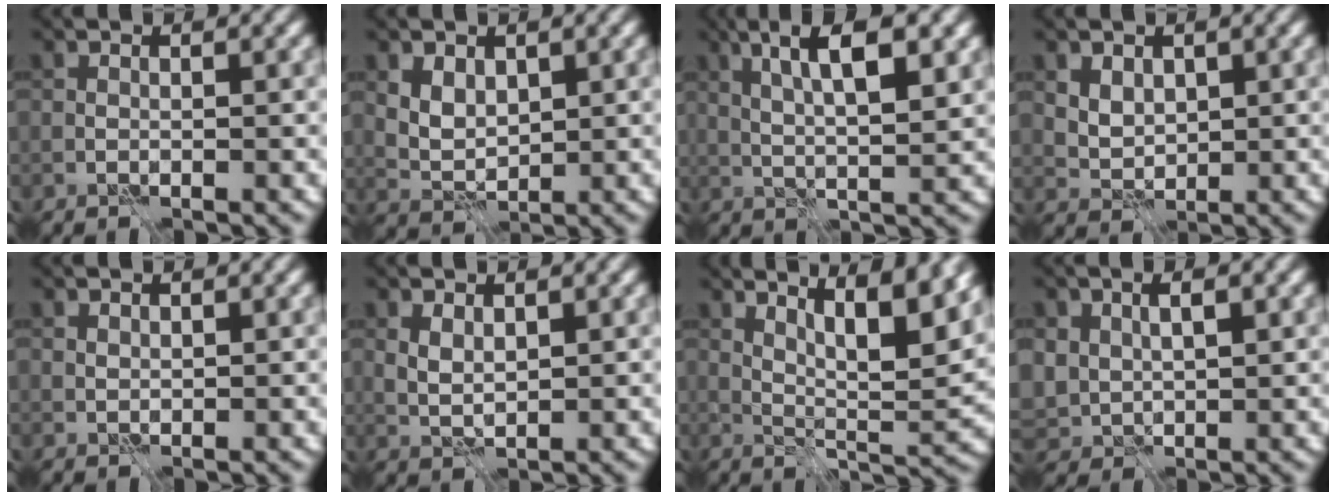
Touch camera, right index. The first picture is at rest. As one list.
[{"total": 2.9, "force": [1.1, 2.1, 1.8], "torque": [-0.037, -0.006, 0.024]}, {"total": 6.8, "force": [2.7, 1.7, 5.9], "torque": [-0.102, 0.004, 0.048]}, {"total": 3.0, "force": [1.2, 2.2, 1.6], "torque": [-0.033, -0.004, 0.029]}, {"total": 0.6, "force": [0.4, 0.4, 0.2], "torque": [-0.007, -0.001, 0.009]}, {"total": 2.0, "force": [0.8, 1.1, 1.4], "torque": [-0.035, -0.003, 0.019]}, {"total": 7.6, "force": [4.5, 1.5, 6.0], "torque": [-0.089, -0.002, 0.075]}, {"total": 3.7, "force": [1.2, 2.5, 2.5], "torque": [-0.053, -0.002, 0.025]}]